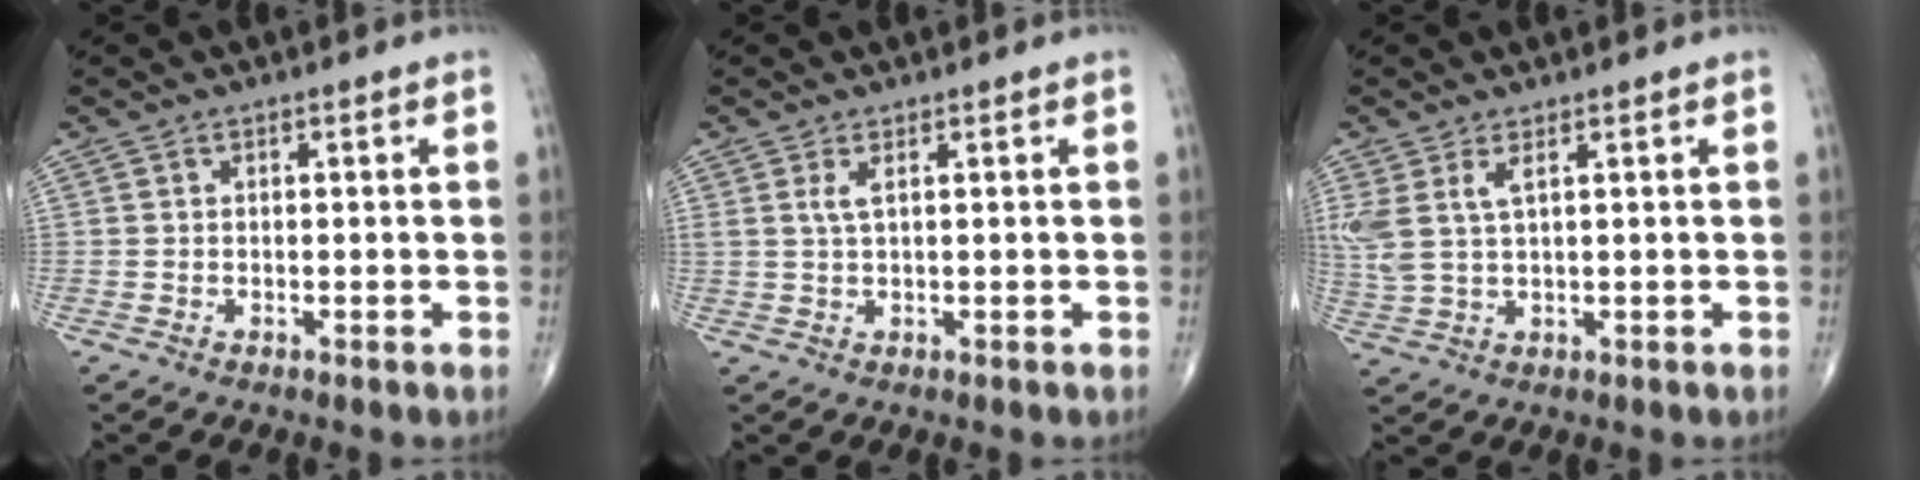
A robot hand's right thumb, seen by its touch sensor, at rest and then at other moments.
{"total": 1.9, "force": [0.8, 0.4, 1.7], "torque": [-0.042, 0.001, 0.022]}
{"total": 5.5, "force": [2.2, 2.0, 4.6], "torque": [-0.124, -0.002, 0.055]}